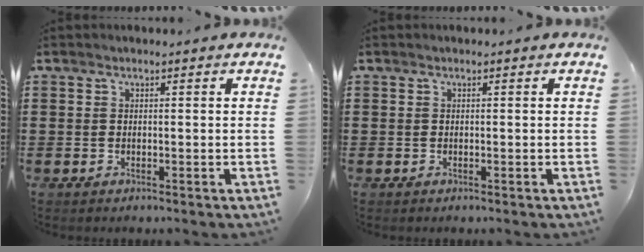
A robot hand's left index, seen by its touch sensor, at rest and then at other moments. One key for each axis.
{"total": 0.0}